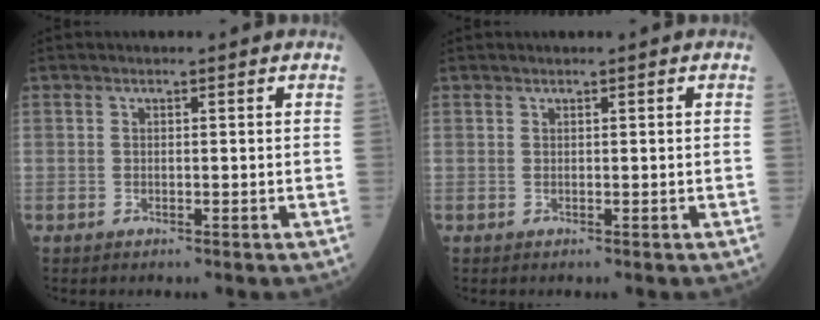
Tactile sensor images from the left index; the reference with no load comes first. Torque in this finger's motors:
{"motor_torque": [0.01, 0.01, 0.00, 0.00]}